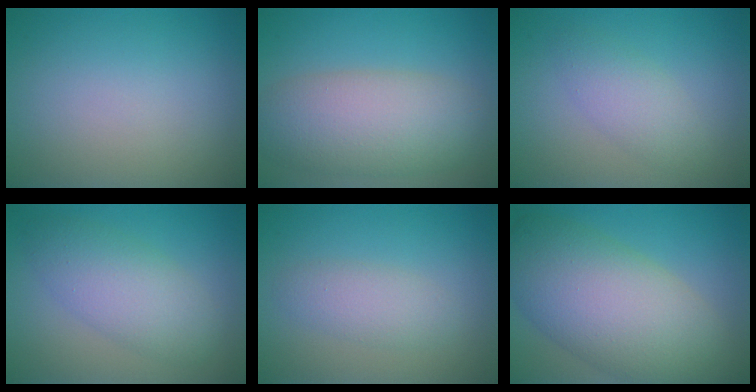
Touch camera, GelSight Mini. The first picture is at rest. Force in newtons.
{"total": 7.2, "press": 7.2, "slide": 0.4}
{"total": 2.7, "press": 2.7, "slide": 0.2}
{"total": 4.8, "press": 4.8, "slide": 0.1}
{"total": 2.5, "press": 2.5, "slide": 0.1}
{"total": 11.2, "press": 11.2, "slide": 0.5}